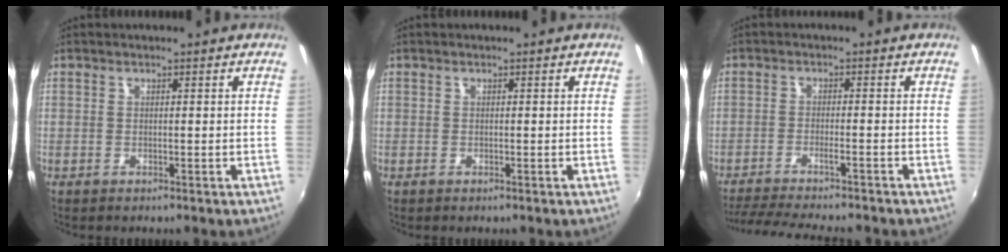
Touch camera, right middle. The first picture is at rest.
{"total": 0.0}
{"total": 13.1, "force": [-11.6, 1.1, 5.9], "torque": [-0.124, -0.018, -0.179]}